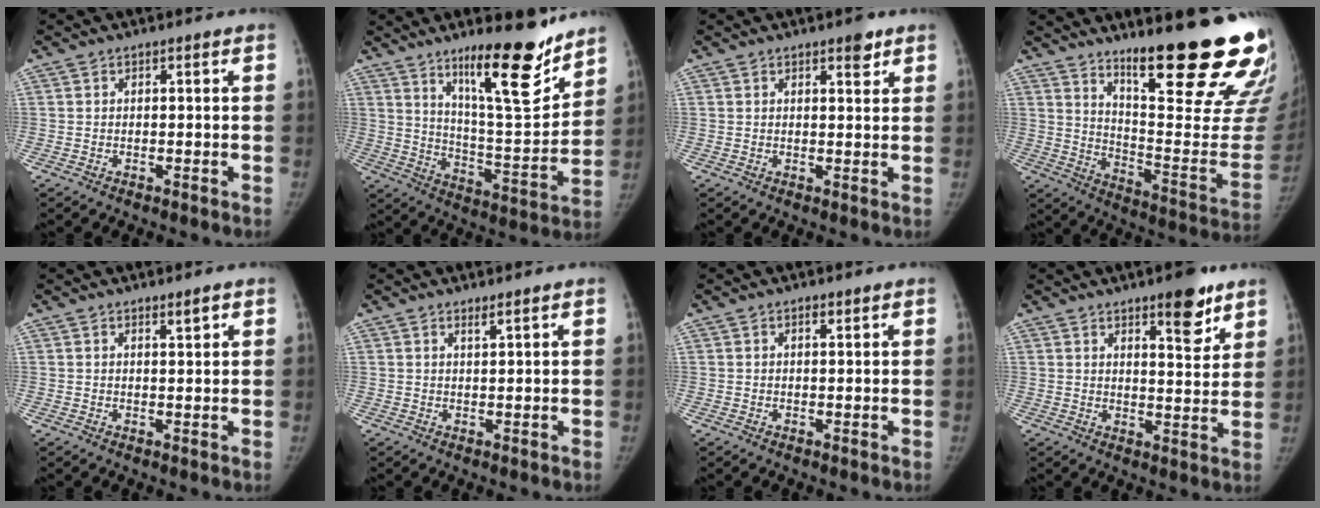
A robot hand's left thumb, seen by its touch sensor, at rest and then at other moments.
{"total": 18.3, "force": [12.8, 3.9, 12.5], "torque": [-0.153, -0.096, 0.211]}
{"total": 2.8, "force": [1.9, 1.0, 1.8], "torque": [-0.014, -0.011, 0.026]}
{"total": 28.7, "force": [19.4, 4.9, 20.6], "torque": [-0.226, -0.131, 0.278]}
{"total": 1.5, "force": [1.1, 0.3, 1.0], "torque": [-0.010, -0.008, 0.018]}
{"total": 1.1, "force": [1.0, 0.0, 0.6], "torque": [-0.009, -0.010, 0.018]}
{"total": 0.8, "force": [0.6, 0.3, 0.5], "torque": [-0.008, -0.003, 0.010]}
{"total": 8.5, "force": [5.6, 2.7, 5.8], "torque": [-0.058, -0.036, 0.079]}